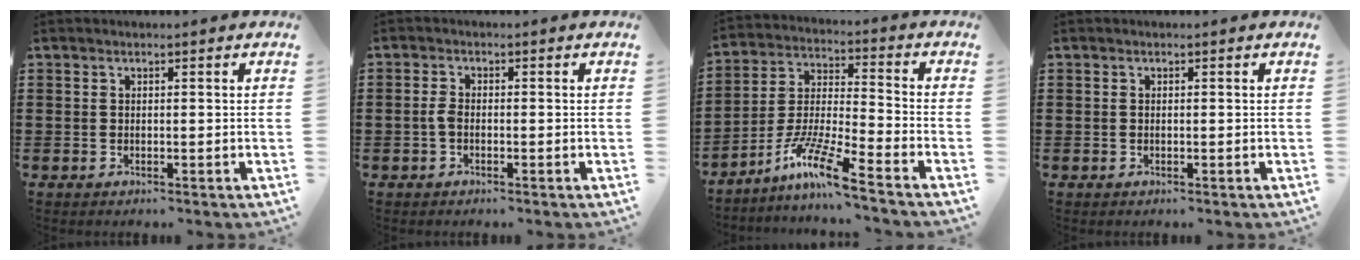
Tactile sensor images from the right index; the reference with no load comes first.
{"total": 1.9, "force": [-0.6, 1.0, 1.6], "torque": [-0.047, -0.003, -0.016]}
{"total": 10.3, "force": [-7.9, 0.0, 6.6], "torque": [-0.152, -0.012, -0.162]}
{"total": 0.0}